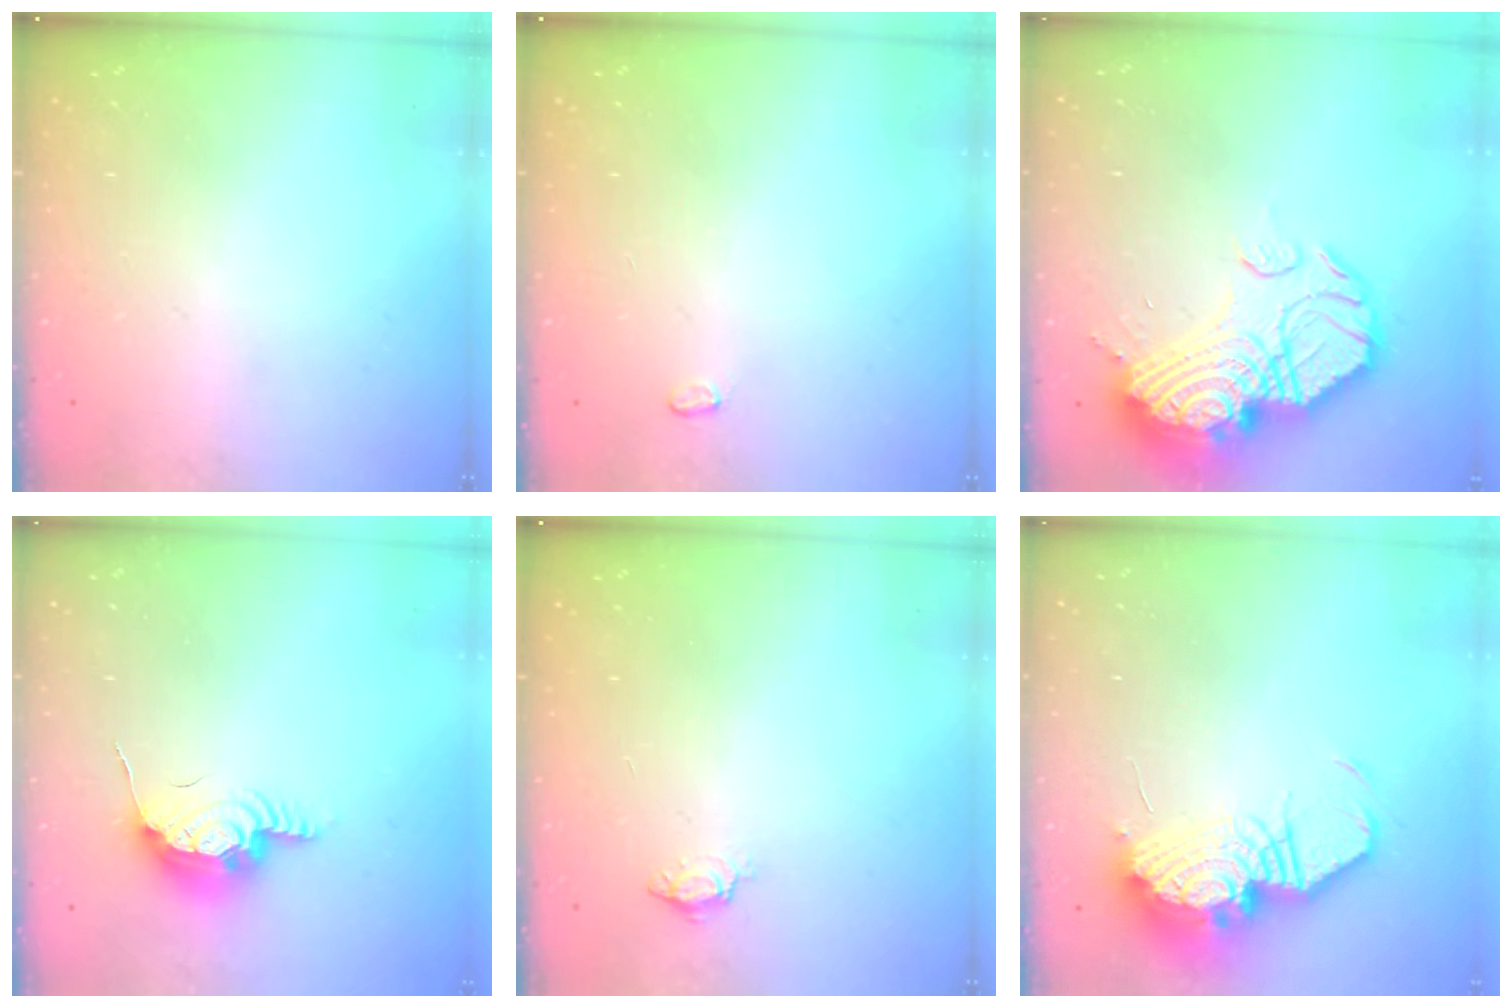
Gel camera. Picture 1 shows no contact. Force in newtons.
{"total": 2.8, "press": 2.8, "slide": 0.4}
{"total": 22.8, "press": 22.6, "slide": 2.8}
{"total": 16.0, "press": 12.5, "slide": 10.0}
{"total": 3.6, "press": 3.6, "slide": 0.4}
{"total": 16.1, "press": 16.0, "slide": 1.3}